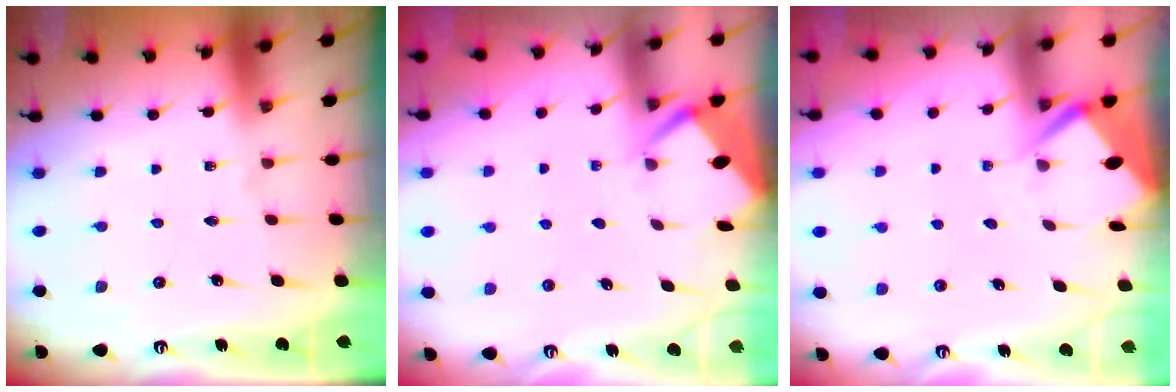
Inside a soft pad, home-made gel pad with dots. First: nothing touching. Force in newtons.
{"total": 2.6, "press": 2.6, "slide": 0.3}
{"total": 3.6, "press": 3.6, "slide": 0.3}